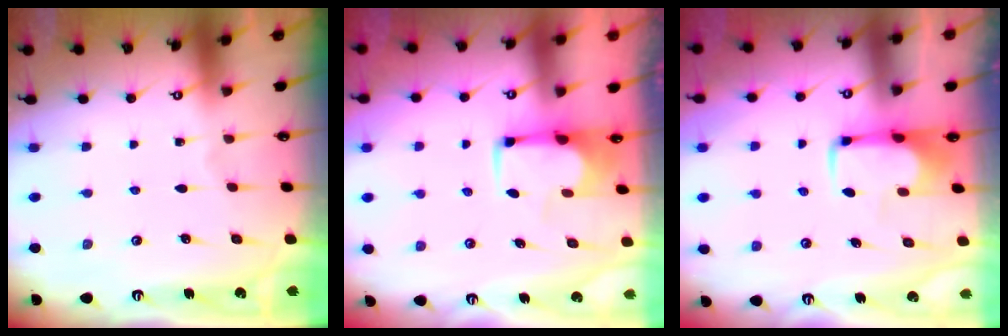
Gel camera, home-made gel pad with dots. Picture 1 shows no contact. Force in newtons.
{"total": 1.9, "press": 1.6, "slide": 1.0}
{"total": 1.6, "press": 1.5, "slide": 0.5}